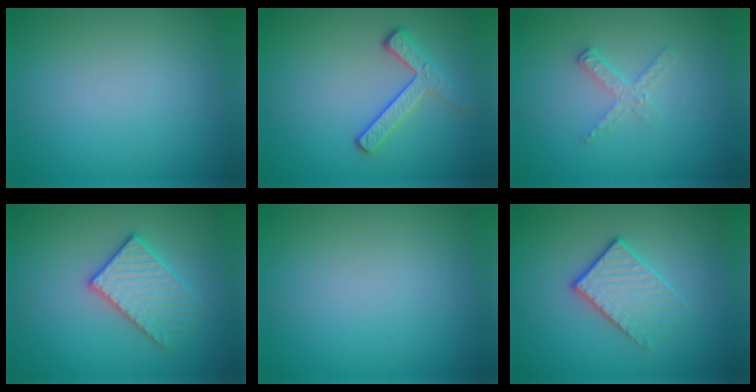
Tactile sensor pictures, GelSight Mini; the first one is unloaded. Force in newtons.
{"total": 2.9, "press": 2.3, "slide": 1.7}
{"total": 1.7, "press": 1.7, "slide": 0.2}
{"total": 3.2, "press": 3.1, "slide": 0.6}
{"total": 0.0}
{"total": 2.6, "press": 2.3, "slide": 1.2}